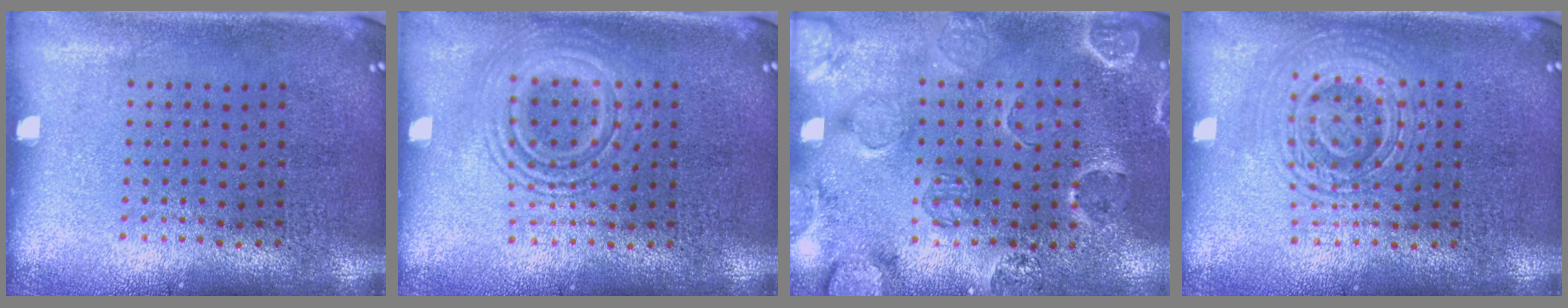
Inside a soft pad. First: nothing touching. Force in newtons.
{"total": 2.3, "press": 2.3, "slide": 0.4}
{"total": 2.5, "press": 2.0, "slide": 1.5}
{"total": 2.8, "press": 2.8, "slide": 0.5}